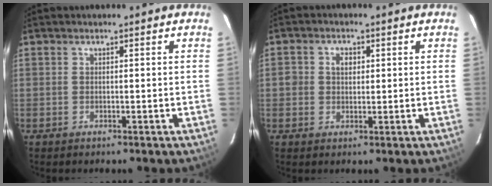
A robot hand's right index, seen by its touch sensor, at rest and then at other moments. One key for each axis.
{"total": 3.1, "fx": 0.3, "fy": 2.7, "fz": 1.3, "tx": -0.021, "ty": 0.010, "tz": 0.005}